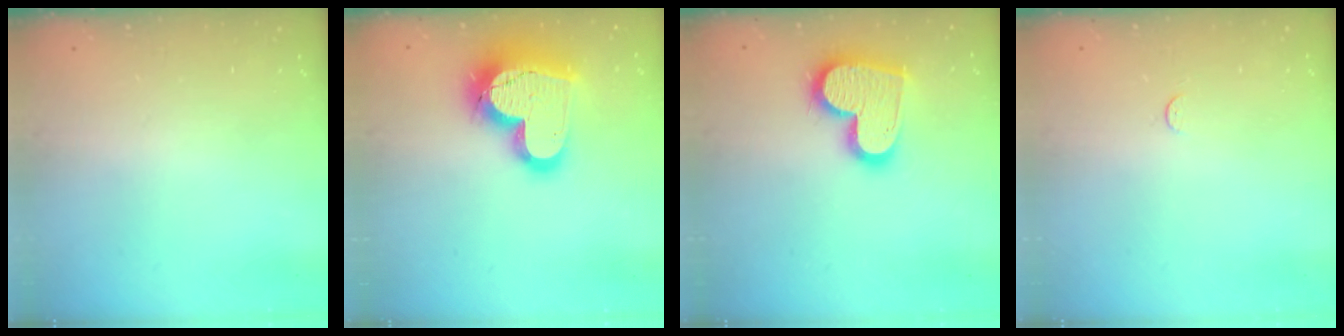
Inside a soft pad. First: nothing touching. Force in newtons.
{"total": 19.6, "press": 19.5, "slide": 1.6}
{"total": 16.2, "press": 16.2, "slide": 1.1}
{"total": 2.5, "press": 2.5, "slide": 0.3}